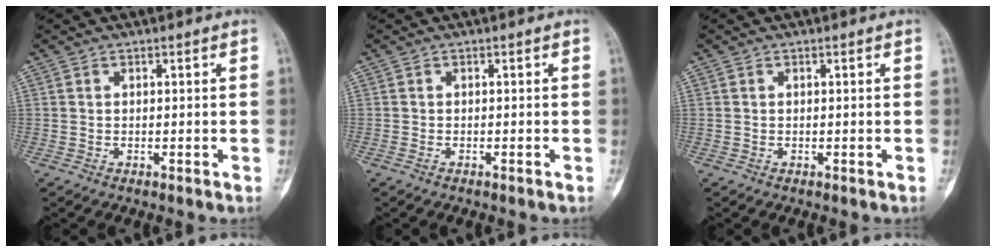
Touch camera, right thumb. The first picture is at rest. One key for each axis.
{"total": 0.5, "fx": -0.4, "fy": 0.2, "fz": 0.3, "tx": -0.010, "ty": 0.002, "tz": -0.004}
{"total": 0.0}